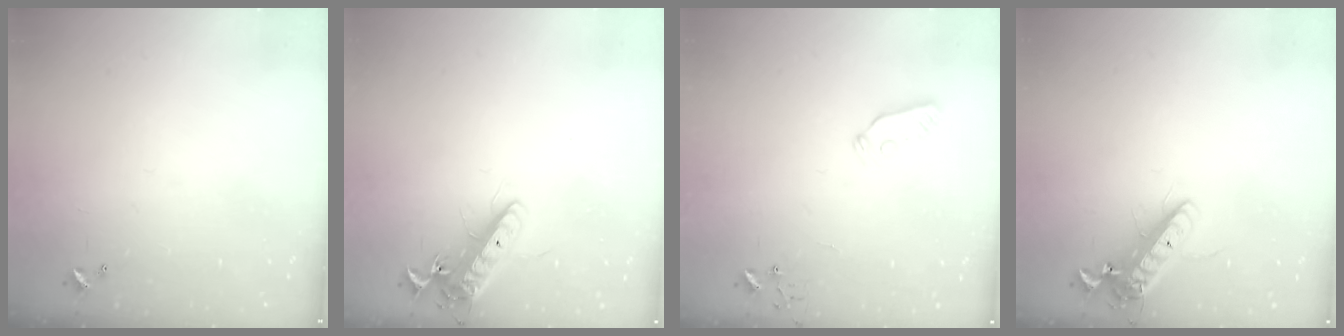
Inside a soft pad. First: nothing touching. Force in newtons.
{"total": 13.6, "press": 13.4, "slide": 2.3}
{"total": 3.8, "press": 3.7, "slide": 0.5}
{"total": 14.3, "press": 14.1, "slide": 2.6}